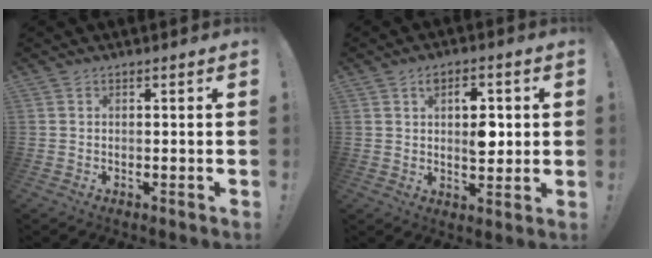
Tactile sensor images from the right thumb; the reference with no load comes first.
{"total": 8.0, "force": [1.4, 4.9, 6.2], "torque": [-0.088, 0.004, 0.023]}